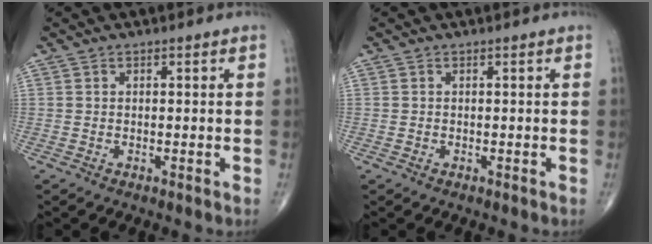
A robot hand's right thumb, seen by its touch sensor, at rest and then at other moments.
{"total": 0.0}